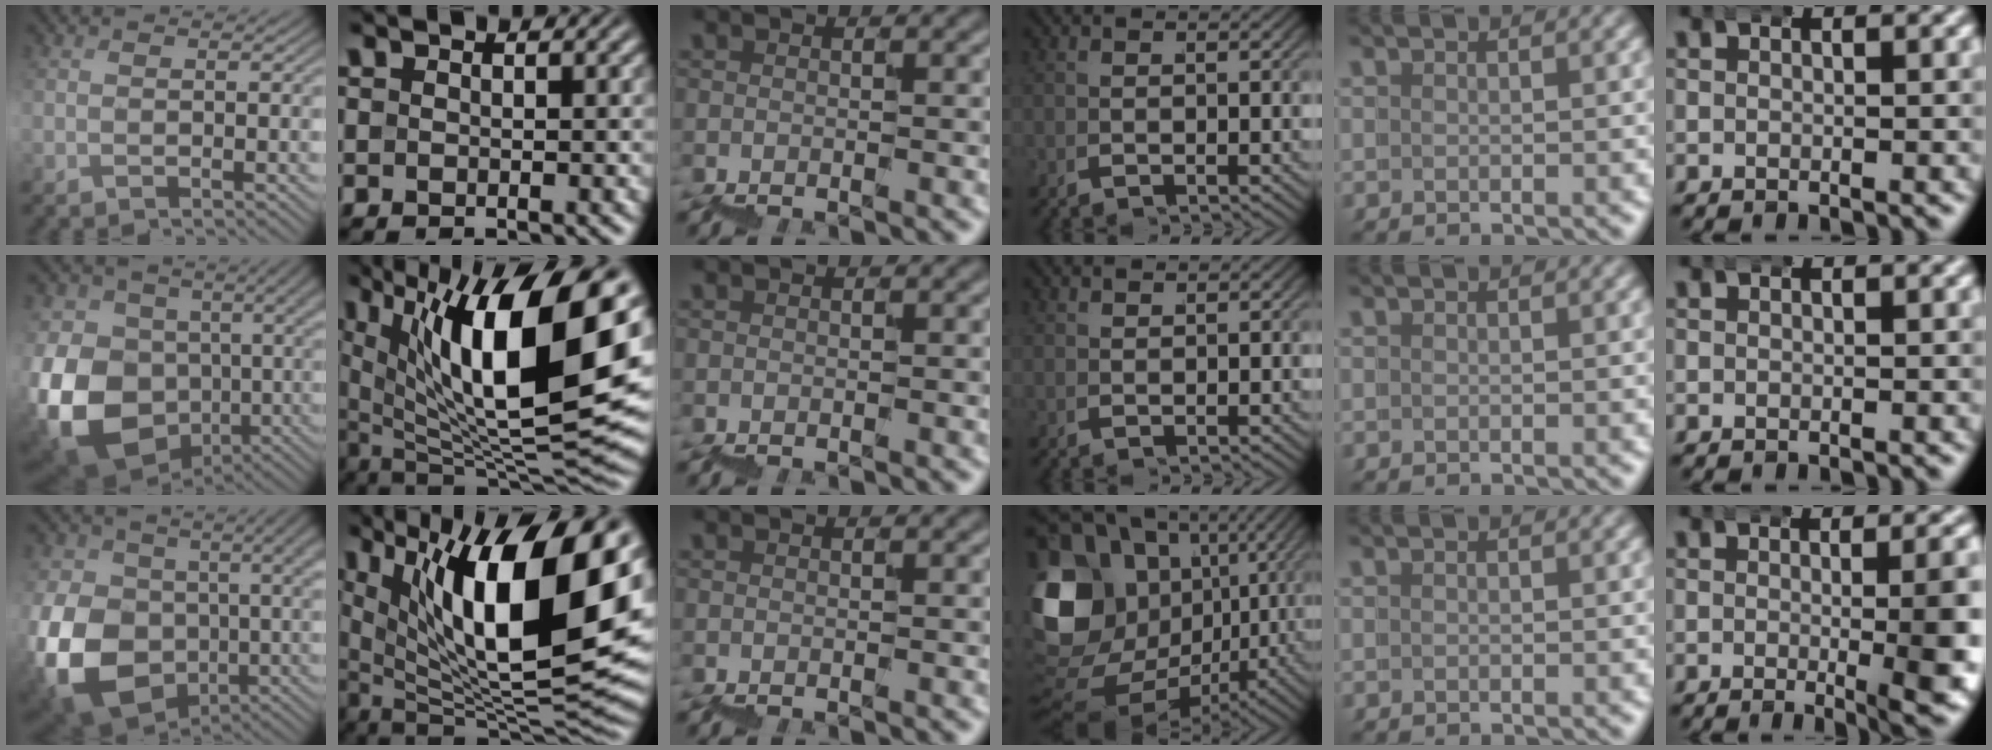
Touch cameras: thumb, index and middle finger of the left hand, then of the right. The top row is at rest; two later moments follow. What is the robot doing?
{"motion": "wrap", "object": "bandana"}